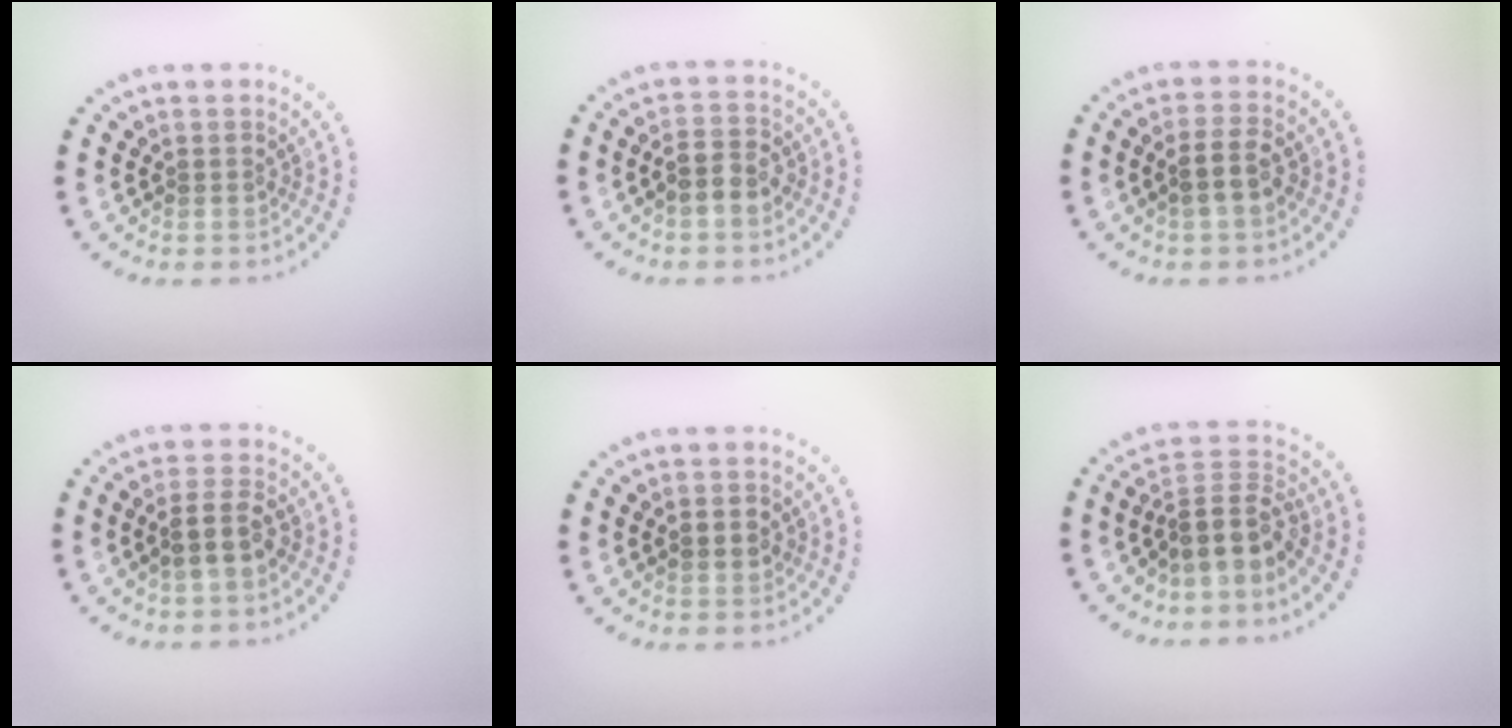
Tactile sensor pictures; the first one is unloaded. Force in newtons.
{"total": 2.6, "press": 2.5, "slide": 0.4}
{"total": 2.6, "press": 2.6, "slide": 0.4}
{"total": 3.0, "press": 2.8, "slide": 0.8}
{"total": 2.1, "press": 2.1, "slide": 0.2}
{"total": 4.1, "press": 3.1, "slide": 2.6}